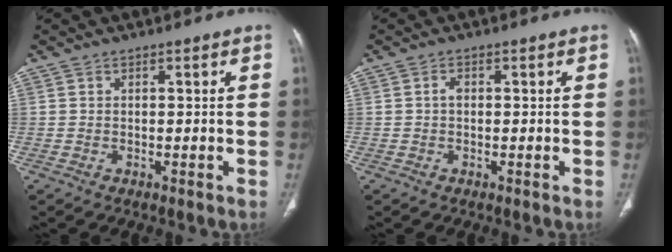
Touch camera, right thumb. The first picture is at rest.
{"total": 1.1, "force": [-0.1, 0.7, 0.8], "torque": [-0.011, 0.002, -0.004]}